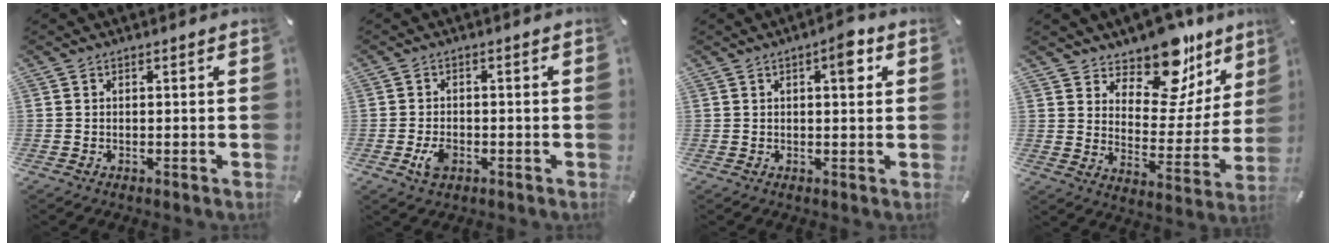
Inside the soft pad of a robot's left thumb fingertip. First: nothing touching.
{"total": 3.8, "force": [-1.4, 2.5, 2.5], "torque": [-0.055, 0.003, -0.026]}
{"total": 5.1, "force": [1.9, 2.0, 4.3], "torque": [-0.050, -0.006, 0.022]}
{"total": 15.7, "force": [13.1, 7.0, 5.2], "torque": [-0.076, -0.115, 0.228]}